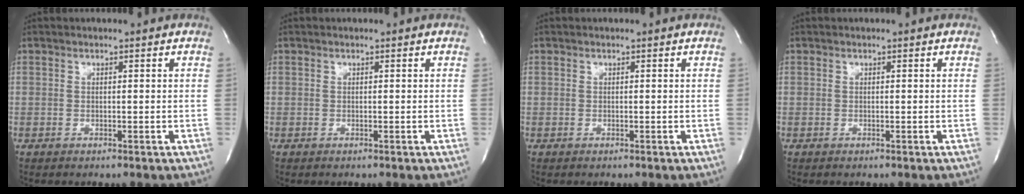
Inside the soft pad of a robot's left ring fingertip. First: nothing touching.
{"total": 0.0}
{"total": 0.0}
{"total": 0.0}